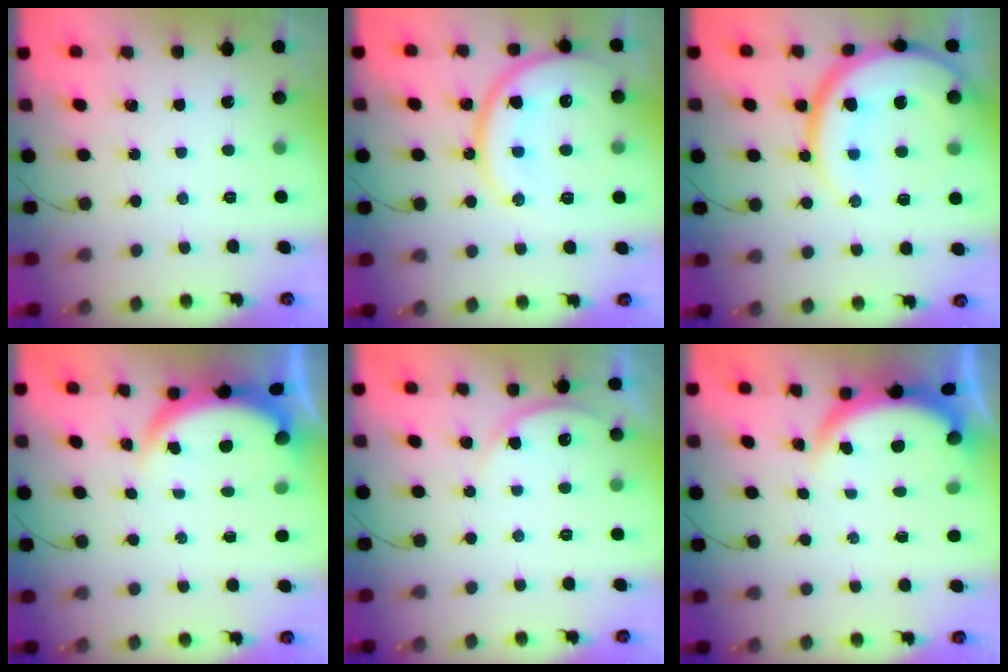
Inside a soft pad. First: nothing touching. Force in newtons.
{"total": 17.8, "press": 17.7, "slide": 1.4}
{"total": 19.5, "press": 19.4, "slide": 2.0}
{"total": 3.8, "press": 3.8, "slide": 0.1}
{"total": 3.6, "press": 3.4, "slide": 1.2}
{"total": 4.0, "press": 4.0, "slide": 0.1}